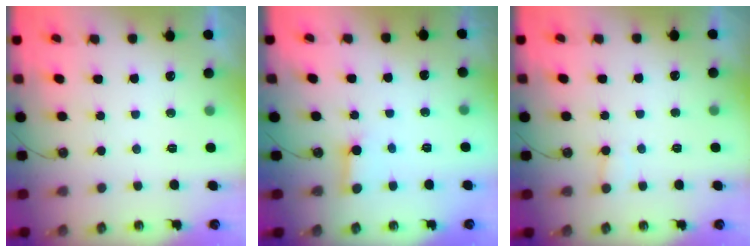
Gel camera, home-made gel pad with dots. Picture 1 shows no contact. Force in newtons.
{"total": 2.8, "press": 2.8, "slide": 0.3}
{"total": 3.8, "press": 3.8, "slide": 0.3}